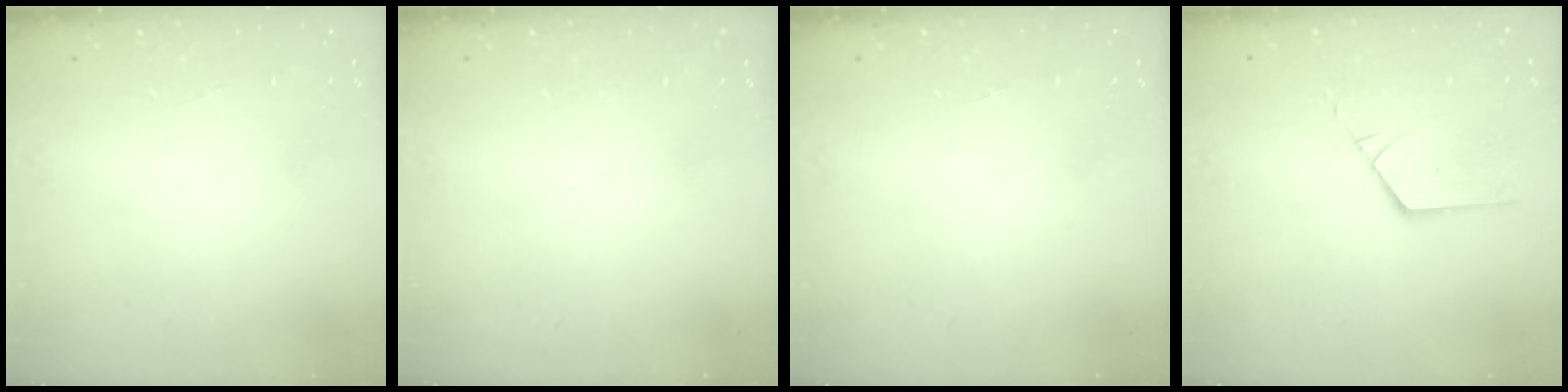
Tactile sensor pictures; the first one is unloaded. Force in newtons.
{"total": 0.0}
{"total": 0.0}
{"total": 2.3, "press": 2.3, "slide": 0.3}